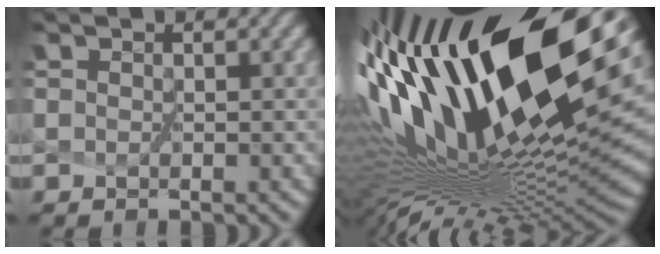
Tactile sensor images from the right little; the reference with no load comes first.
{"total": 18.9, "force": [4.4, 6.4, 17.2], "torque": [-0.295, 0.003, 0.087]}